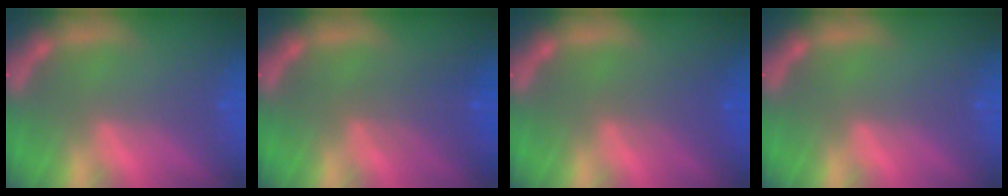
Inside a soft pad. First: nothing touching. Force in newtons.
{"total": 3.0}
{"total": 2.5}
{"total": 0.0}